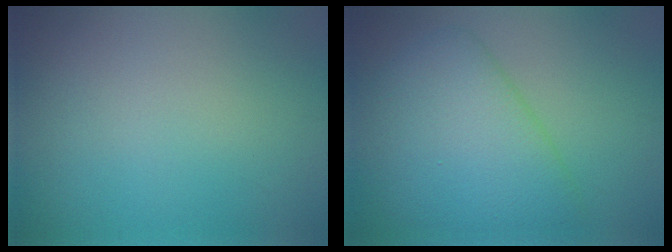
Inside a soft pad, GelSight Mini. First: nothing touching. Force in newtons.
{"total": 6.1, "press": 6.1, "slide": 0.4}